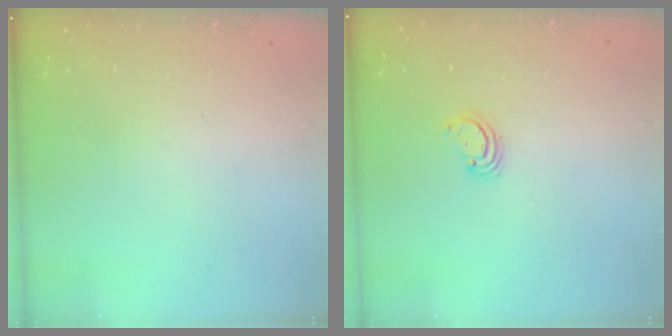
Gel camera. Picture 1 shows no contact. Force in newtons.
{"total": 2.5, "press": 2.5, "slide": 0.2}